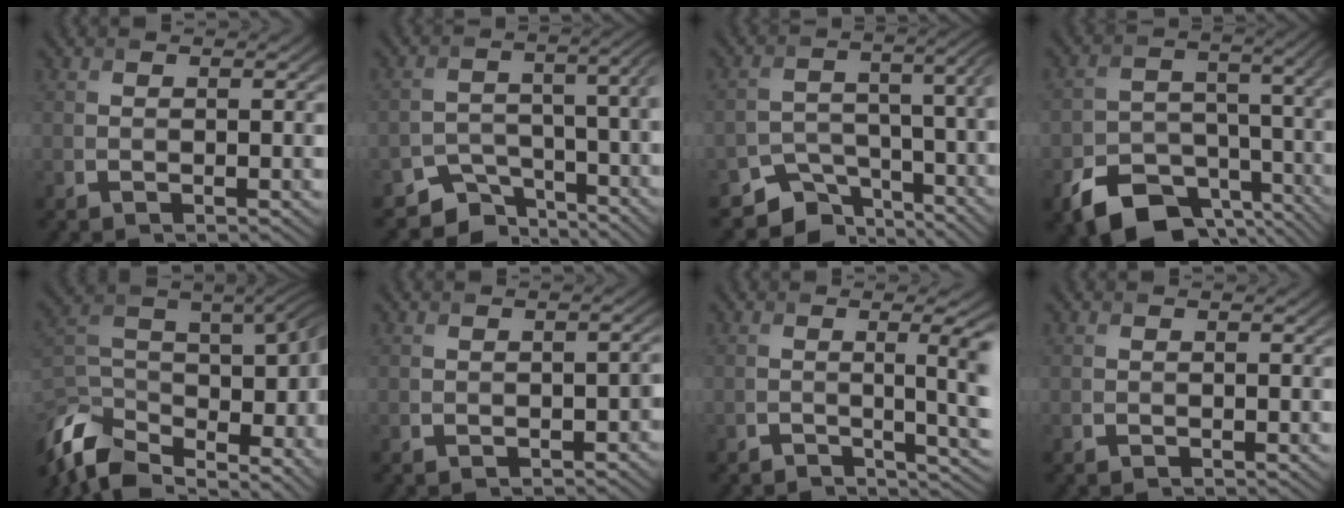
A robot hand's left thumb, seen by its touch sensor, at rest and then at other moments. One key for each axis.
{"total": 6.7, "fx": -5.2, "fy": 3.2, "fz": 2.8, "tx": -0.039, "ty": -0.024, "tz": -0.087}
{"total": 7.7, "fx": -5.8, "fy": 3.9, "fz": 3.3, "tx": -0.048, "ty": -0.027, "tz": -0.098}
{"total": 11.6, "fx": -6.9, "fy": 6.9, "fz": 6.2, "tx": -0.115, "ty": -0.033, "tz": -0.113}
{"total": 12.7, "fx": -5.4, "fy": 6.3, "fz": 9.6, "tx": -0.233, "ty": -0.015, "tz": -0.085}
{"total": 1.6, "fx": -1.0, "fy": 0.7, "fz": 1.0, "tx": -0.013, "ty": 0.002, "tz": -0.013}
{"total": 4.5, "fx": -0.2, "fy": 1.5, "fz": 4.2, "tx": -0.045, "ty": 0.000, "tz": -0.001}
{"total": 0.0}